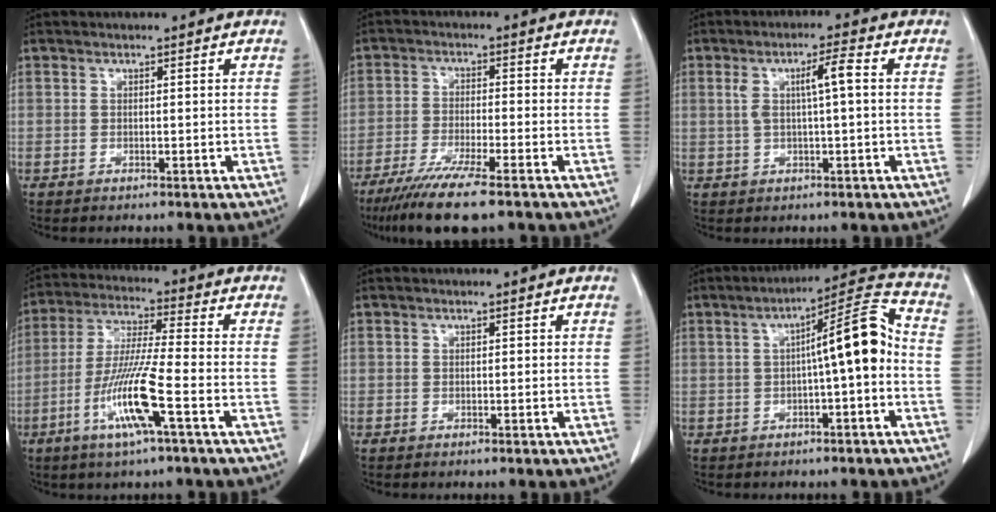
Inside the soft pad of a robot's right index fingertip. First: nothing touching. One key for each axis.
{"total": 10.2, "fx": -7.5, "fy": 0.5, "fz": 7.0, "tx": -0.116, "ty": -0.026, "tz": -0.124}
{"total": 4.9, "fx": 0.8, "fy": 0.4, "fz": 4.8, "tx": -0.091, "ty": 0.015, "tz": 0.016}
{"total": 11.6, "fx": -4.7, "fy": -0.3, "fz": 10.7, "tx": -0.216, "ty": -0.013, "tz": -0.093}
{"total": 0.0}
{"total": 9.6, "fx": -0.5, "fy": 1.0, "fz": 9.5, "tx": -0.136, "ty": 0.033, "tz": -0.010}